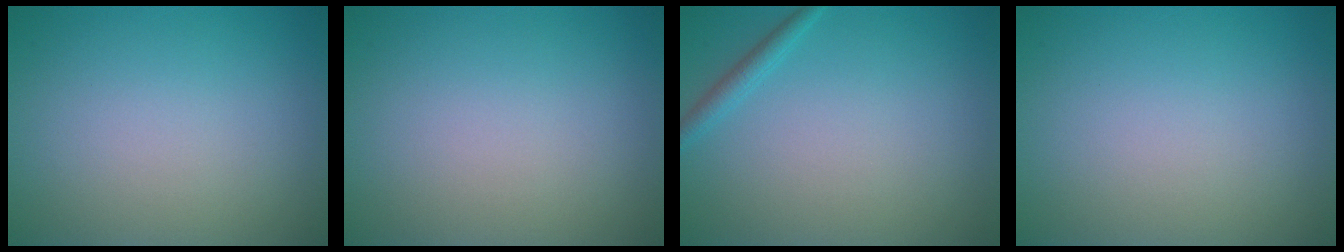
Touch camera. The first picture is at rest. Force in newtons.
{"total": 0.0}
{"total": 1.3, "press": 1.3, "slide": 0.1}
{"total": 0.0}